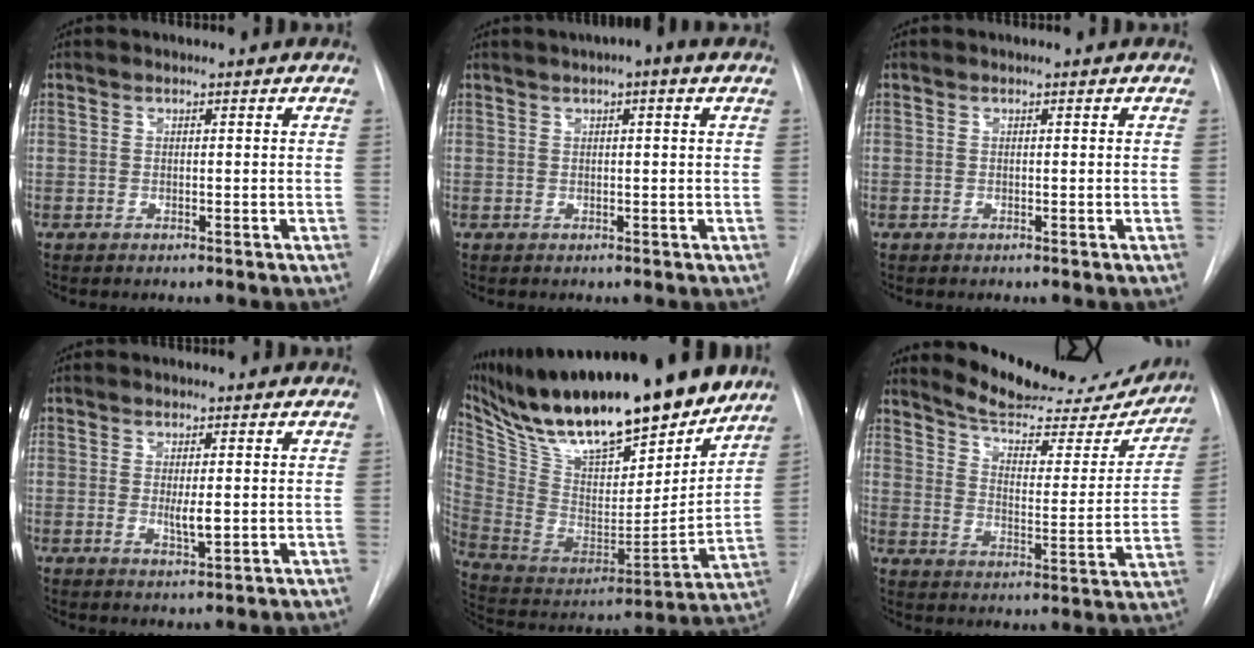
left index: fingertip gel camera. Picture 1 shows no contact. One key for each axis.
{"total": 3.9, "fx": 2.1, "fy": 0.1, "fz": 3.3, "tx": -0.051, "ty": 0.018, "tz": 0.030}
{"total": 0.0}
{"total": 2.7, "fx": 0.1, "fy": 0.6, "fz": 2.6, "tx": -0.047, "ty": -0.007, "tz": 0.005}
{"total": 29.6, "fx": 23.4, "fy": 7.5, "fz": 16.5, "tx": -0.299, "ty": -0.013, "tz": 0.376}
{"total": 20.3, "fx": 19.1, "fy": 4.1, "fz": 5.8, "tx": -0.076, "ty": -0.047, "tz": 0.253}